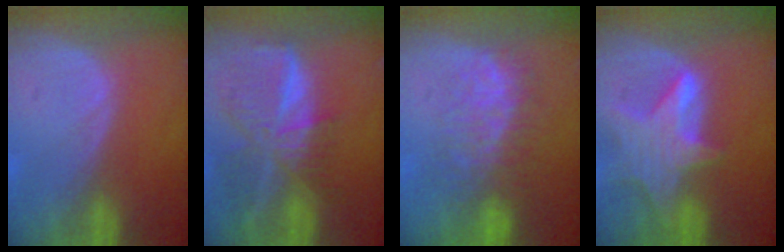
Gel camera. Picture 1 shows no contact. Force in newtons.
{"total": 9.4, "press": 8.3, "slide": 4.5}
{"total": 7.8, "press": 7.5, "slide": 2.2}
{"total": 8.0, "press": 7.2, "slide": 3.4}